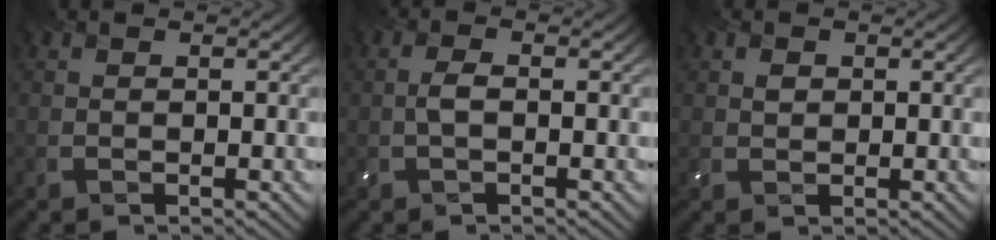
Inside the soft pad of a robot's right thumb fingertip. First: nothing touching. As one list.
[{"total": 1.7, "force": [-0.3, 0.7, 1.5], "torque": [-0.038, 0.006, -0.009]}, {"total": 1.1, "force": [0.3, 0.9, 0.5], "torque": [-0.012, 0.000, 0.006]}]